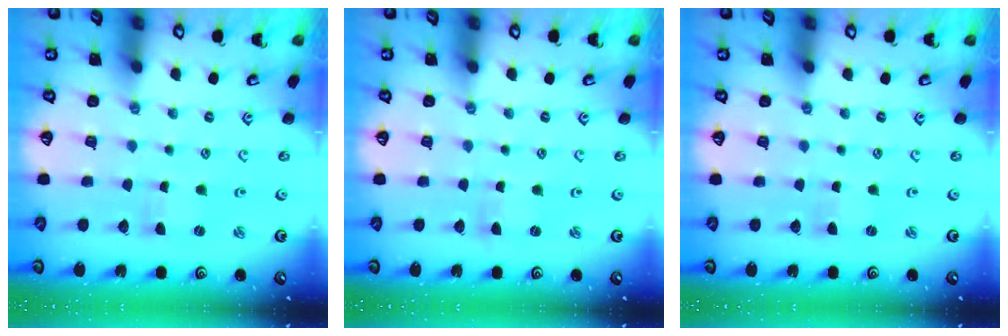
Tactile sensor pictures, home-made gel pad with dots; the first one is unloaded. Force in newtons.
{"total": 0.0}
{"total": 0.0}